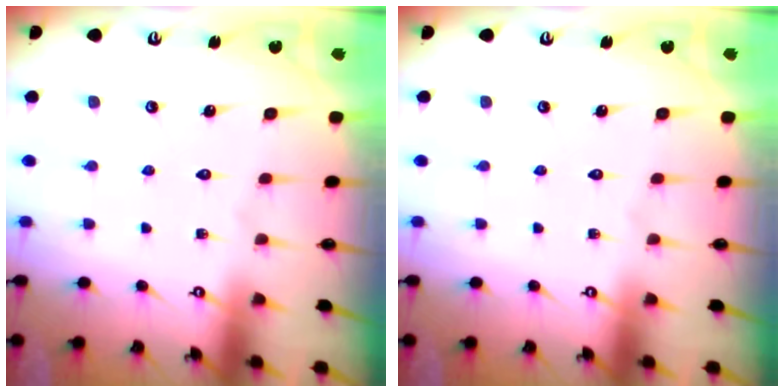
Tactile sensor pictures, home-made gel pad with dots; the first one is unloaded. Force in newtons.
{"total": 0.0}